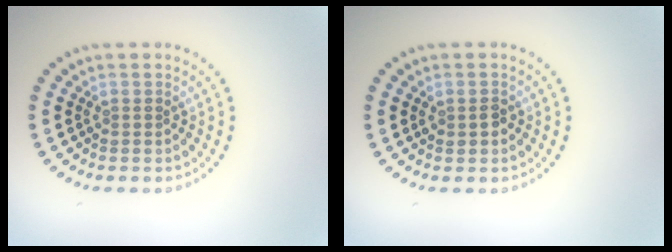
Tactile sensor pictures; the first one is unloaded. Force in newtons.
{"total": 1.2, "press": 1.2, "slide": 0.0}